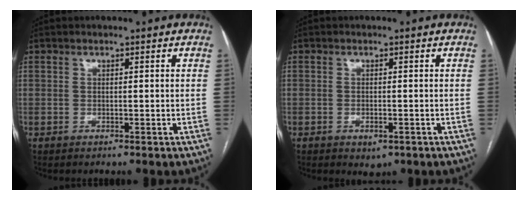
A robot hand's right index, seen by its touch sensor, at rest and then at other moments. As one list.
[{"total": 2.2, "force": [-1.1, 1.2, 1.5], "torque": [-0.022, -0.002, -0.005]}]